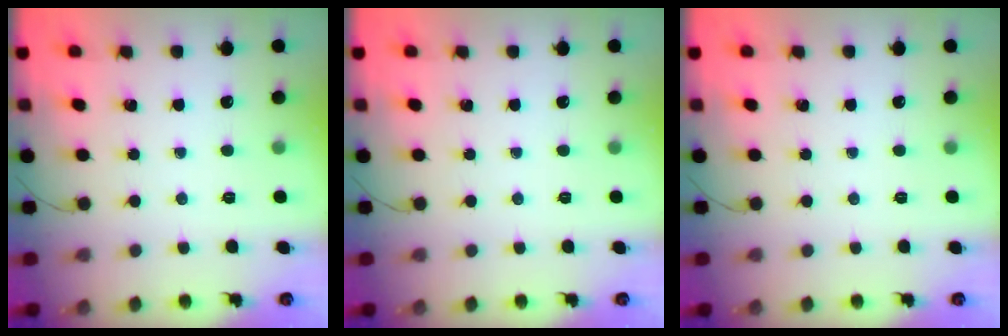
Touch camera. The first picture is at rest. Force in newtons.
{"total": 0.0}
{"total": 0.0}